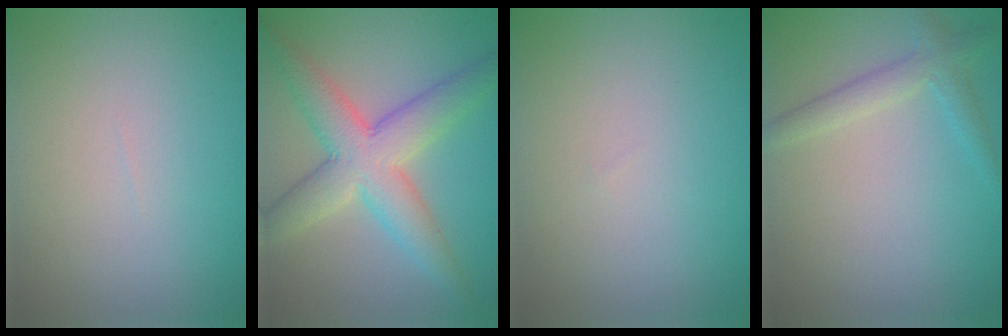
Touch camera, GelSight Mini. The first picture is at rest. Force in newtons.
{"total": 6.6, "press": 6.6, "slide": 0.1}
{"total": 0.0}
{"total": 2.3, "press": 2.3, "slide": 0.1}